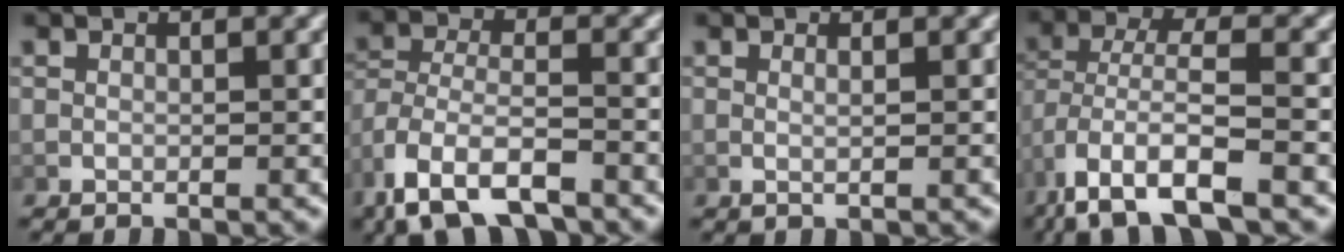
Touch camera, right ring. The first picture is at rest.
{"total": 5.5, "force": [-3.2, 3.0, 3.4], "torque": [-0.092, -0.041, -0.033]}
{"total": 0.7, "force": [0.3, -0.1, 0.6], "torque": [-0.010, -0.005, 0.007]}
{"total": 6.3, "force": [-3.1, 2.7, 4.7], "torque": [-0.110, -0.028, -0.030]}